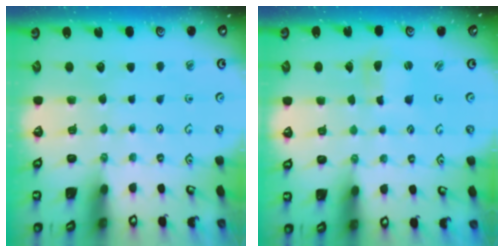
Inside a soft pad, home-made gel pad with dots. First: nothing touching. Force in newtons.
{"total": 2.3, "press": 2.3, "slide": 0.3}